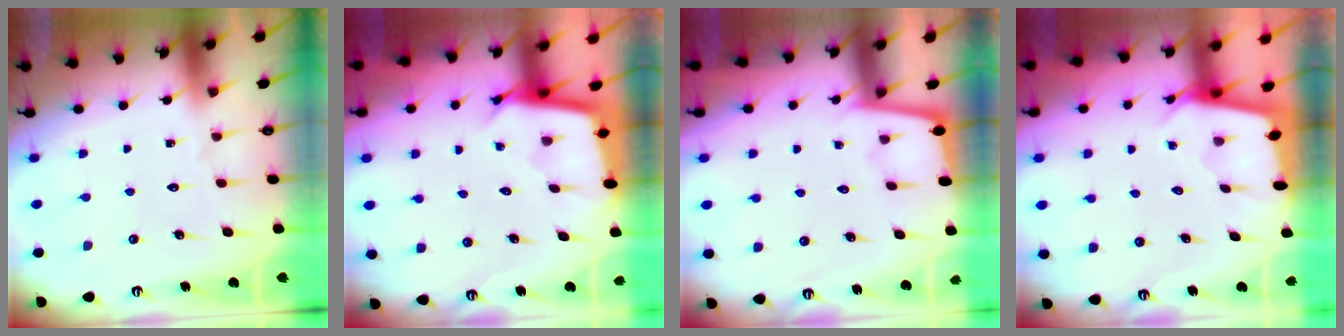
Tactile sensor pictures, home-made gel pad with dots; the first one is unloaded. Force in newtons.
{"total": 4.4, "press": 4.3, "slide": 0.3}
{"total": 1.9, "press": 1.8, "slide": 0.3}
{"total": 2.5, "press": 2.5, "slide": 0.3}